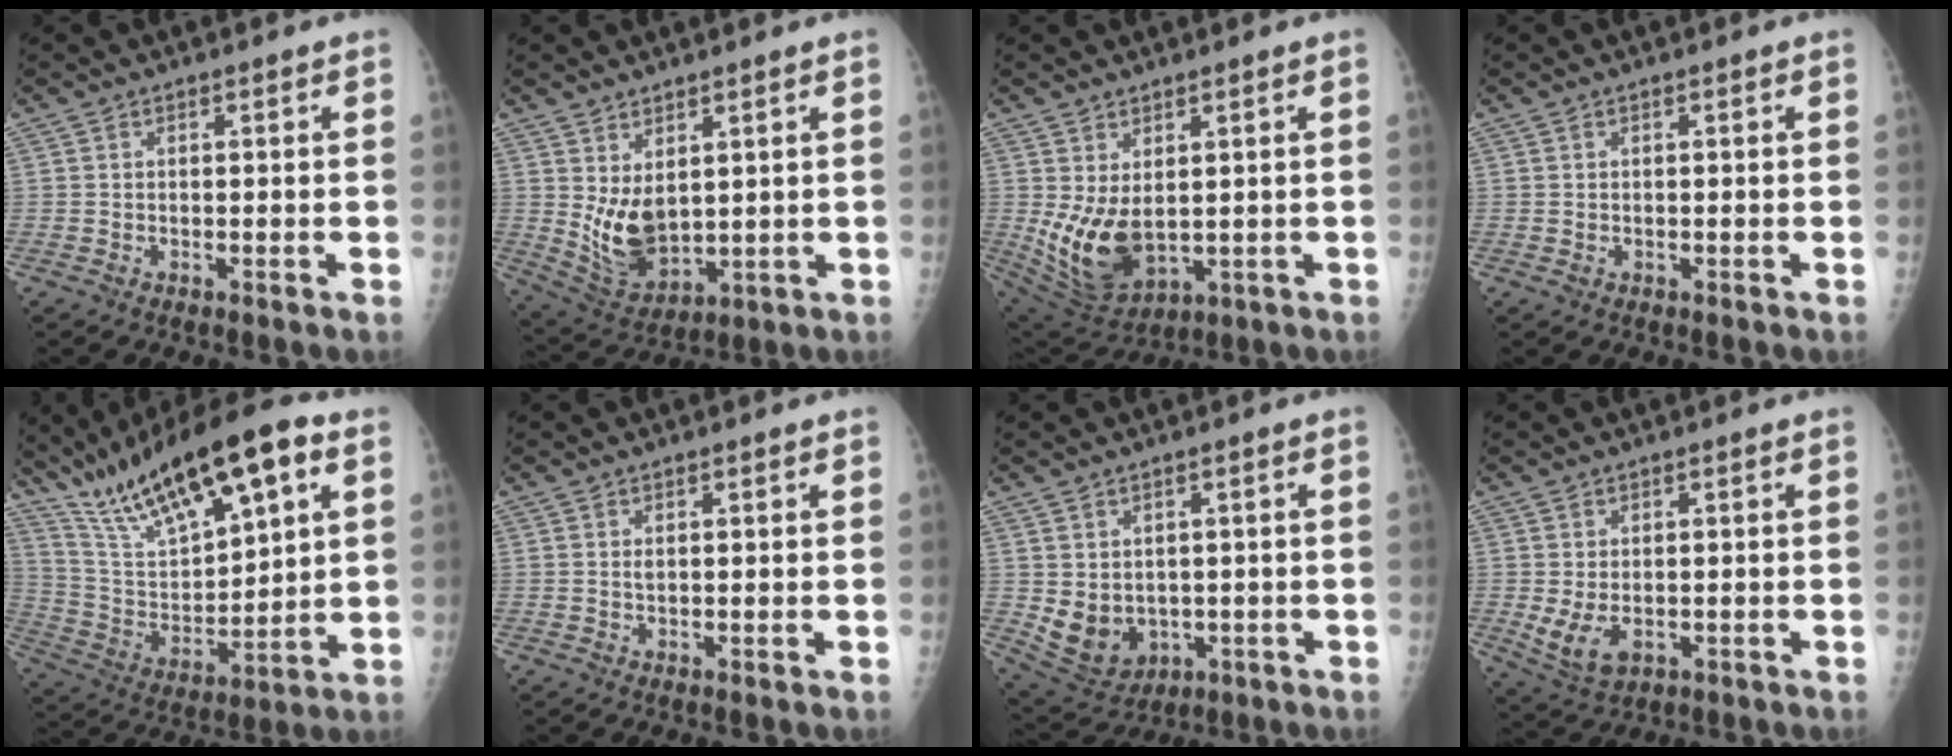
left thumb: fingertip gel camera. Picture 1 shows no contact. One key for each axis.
{"total": 9.2, "fx": 2.1, "fy": 5.4, "fz": 7.1, "tx": -0.111, "ty": -0.031, "tz": 0.061}
{"total": 10.8, "fx": 0.6, "fy": 6.6, "fz": 8.6, "tx": -0.148, "ty": -0.025, "tz": 0.038}
{"total": 0.8, "fx": 0.1, "fy": 0.6, "fz": 0.5, "tx": -0.008, "ty": -0.002, "tz": 0.005}
{"total": 23.7, "fx": 13.9, "fy": 7.9, "fz": 17.5, "tx": -0.277, "ty": -0.023, "tz": 0.254}
{"total": 1.1, "fx": 0.5, "fy": 0.5, "fz": 0.9, "tx": -0.014, "ty": 0.000, "tz": 0.010}
{"total": 8.9, "fx": -0.6, "fy": 7.2, "fz": 5.1, "tx": -0.074, "ty": -0.006, "tz": 0.018}
{"total": 5.9, "fx": -0.9, "fy": 3.7, "fz": 4.6, "tx": -0.081, "ty": -0.012, "tz": -0.003}